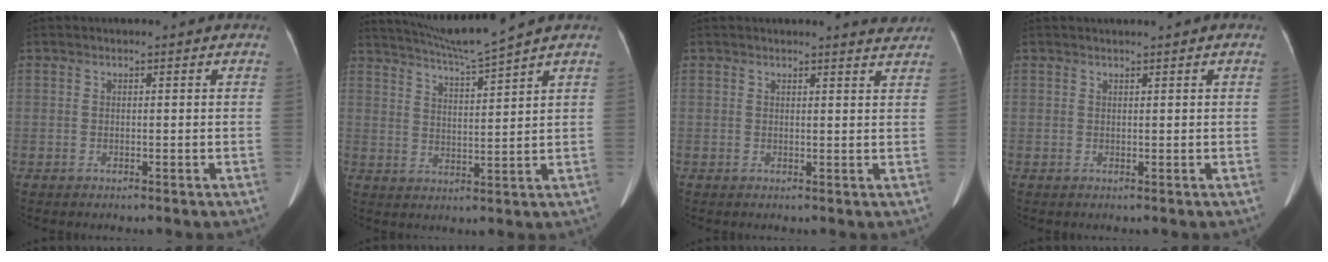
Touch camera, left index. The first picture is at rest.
{"total": 7.3, "force": [6.5, -2.4, 2.3], "torque": [-0.049, -0.011, 0.125]}
{"total": 2.4, "force": [2.4, -0.2, 0.2], "torque": [-0.006, -0.014, 0.016]}
{"total": 0.9, "force": [0.7, -0.2, 0.5], "torque": [-0.009, 0.008, 0.018]}